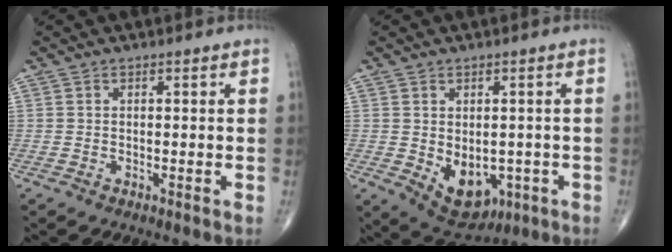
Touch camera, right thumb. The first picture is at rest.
{"total": 9.5, "force": [-2.2, 6.4, 6.6], "torque": [-0.072, -0.004, -0.012]}